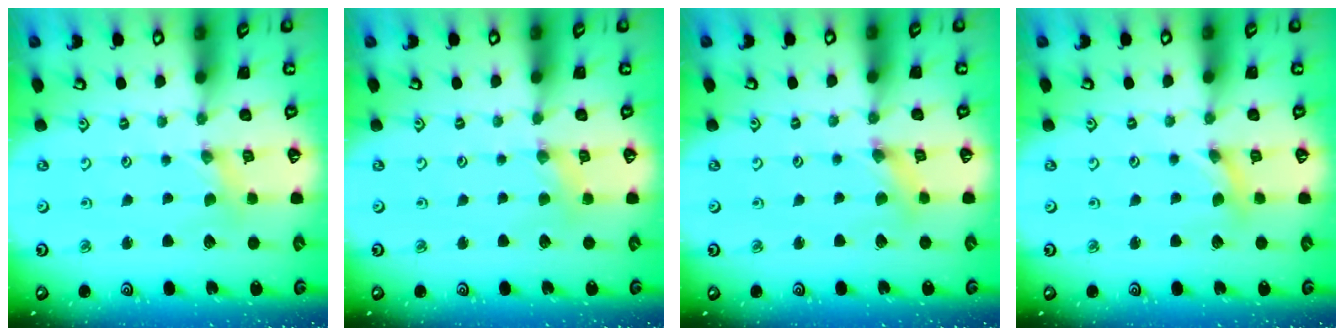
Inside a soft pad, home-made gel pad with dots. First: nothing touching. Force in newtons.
{"total": 2.6, "press": 2.5, "slide": 0.4}
{"total": 3.4, "press": 3.4, "slide": 0.3}
{"total": 1.4, "press": 1.4, "slide": 0.2}